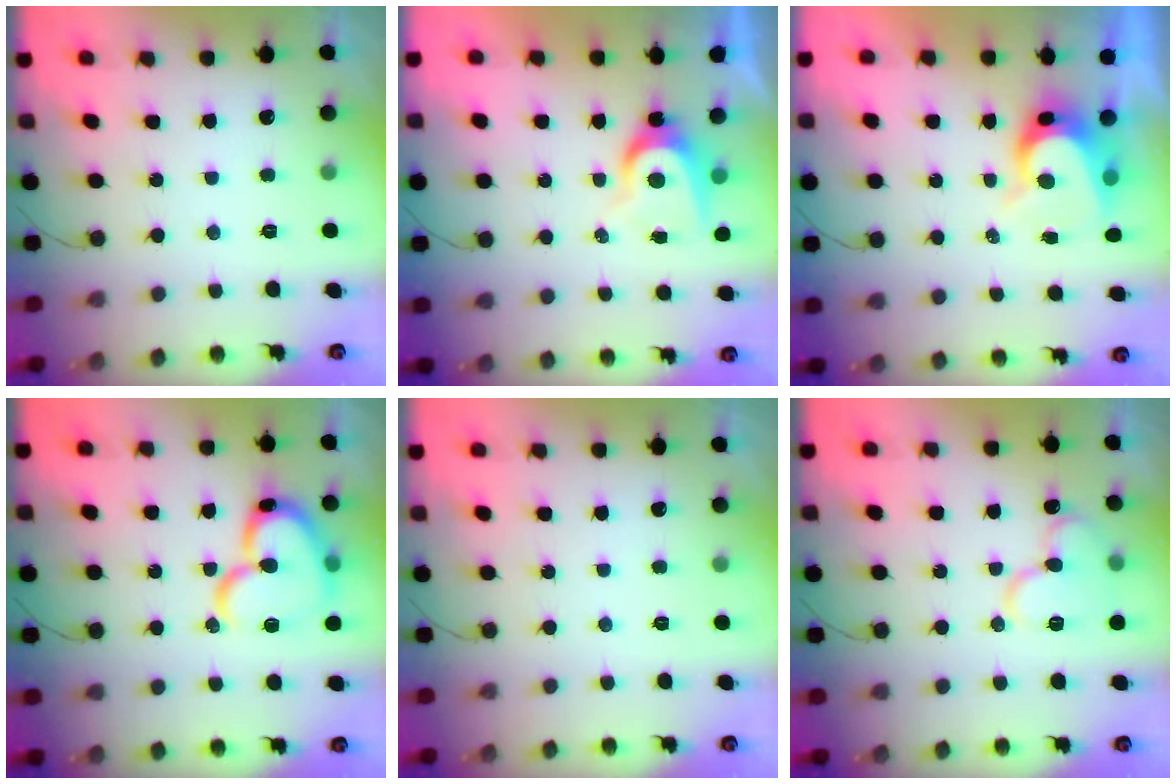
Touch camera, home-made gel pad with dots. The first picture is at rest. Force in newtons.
{"total": 6.9, "press": 6.9, "slide": 0.4}
{"total": 8.3, "press": 8.3, "slide": 0.7}
{"total": 18.1, "press": 18.0, "slide": 1.8}
{"total": 0.0}
{"total": 13.4, "press": 13.3, "slide": 1.6}